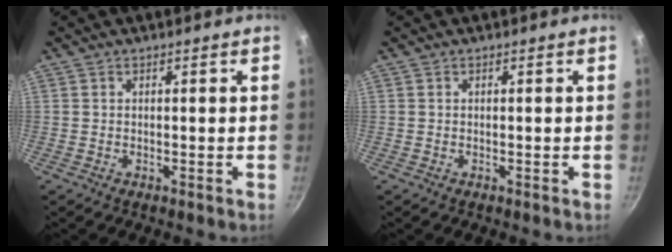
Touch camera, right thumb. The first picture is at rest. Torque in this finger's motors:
{"motor_torque": [-0.16, -0.19, 0.09, 0.03, 0.01]}